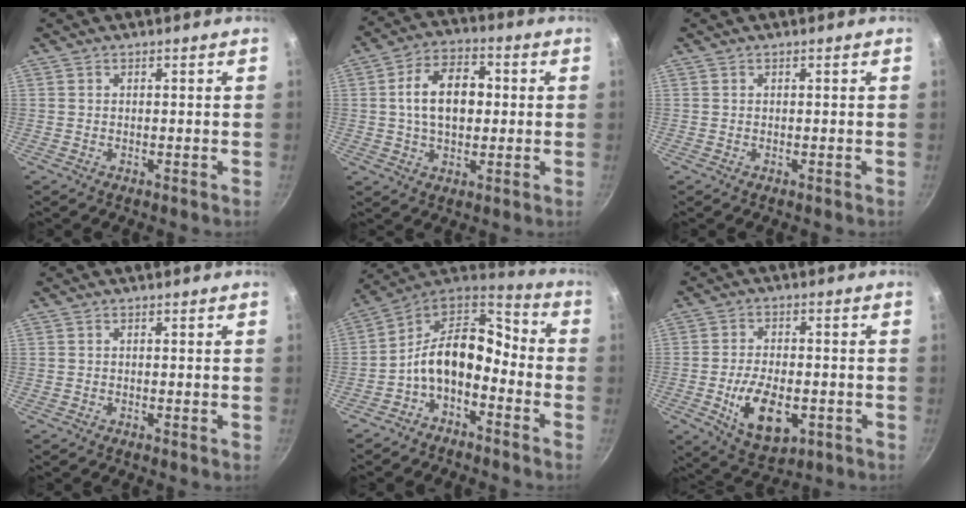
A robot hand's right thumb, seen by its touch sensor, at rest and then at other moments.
{"total": 12.2, "force": [1.1, 7.8, 9.4], "torque": [-0.131, 0.020, 0.009]}
{"total": 0.0}
{"total": 0.0}
{"total": 13.6, "force": [-4.2, 8.5, 9.8], "torque": [-0.156, 0.070, -0.093]}
{"total": 11.8, "force": [-3.0, 6.5, 9.4], "torque": [-0.148, 0.002, -0.039]}